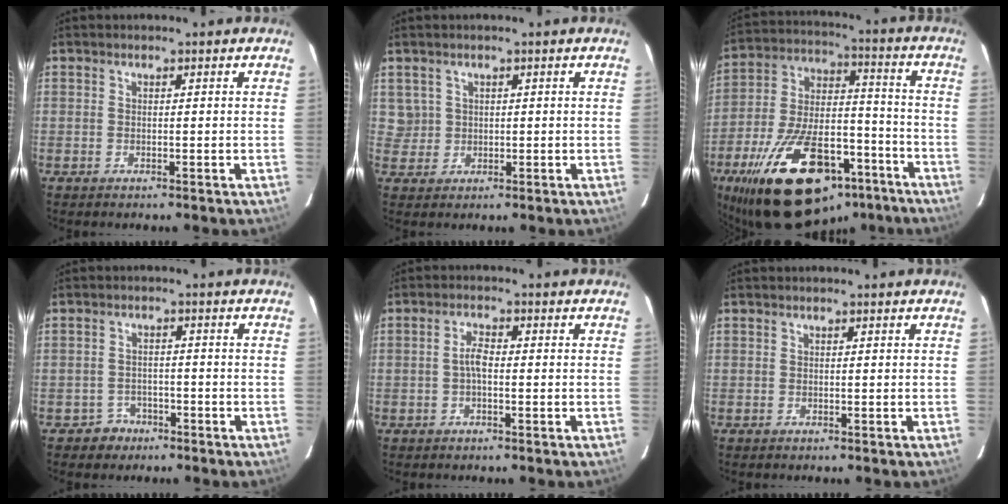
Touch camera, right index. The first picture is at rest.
{"total": 3.0, "force": [0.9, 2.9, 0.1], "torque": [0.009, 0.013, 0.020]}
{"total": 28.9, "force": [-18.1, 14.0, 17.7], "torque": [-0.333, 0.010, -0.267]}
{"total": 3.9, "force": [-2.4, 3.1, -0.1], "torque": [-0.008, 0.016, -0.035]}
{"total": 2.6, "force": [-0.5, 1.0, 2.4], "torque": [-0.048, 0.008, -0.008]}
{"total": 0.0}